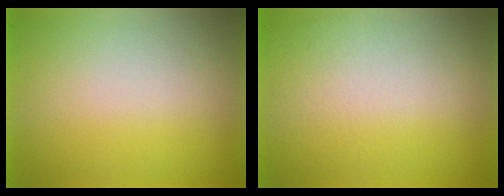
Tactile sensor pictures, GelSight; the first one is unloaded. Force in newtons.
{"total": 2.4}